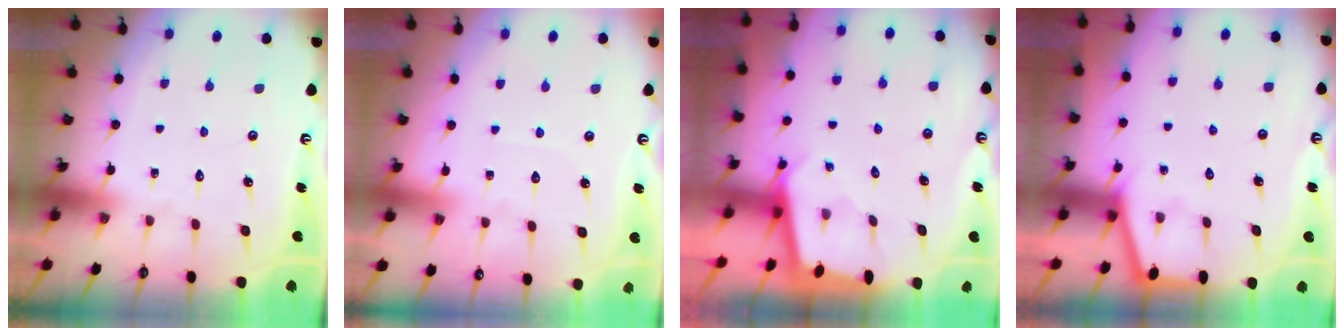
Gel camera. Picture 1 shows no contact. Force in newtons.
{"total": 1.9, "press": 1.9, "slide": 0.3}
{"total": 1.9, "press": 1.9, "slide": 0.1}
{"total": 1.5, "press": 1.4, "slide": 0.2}